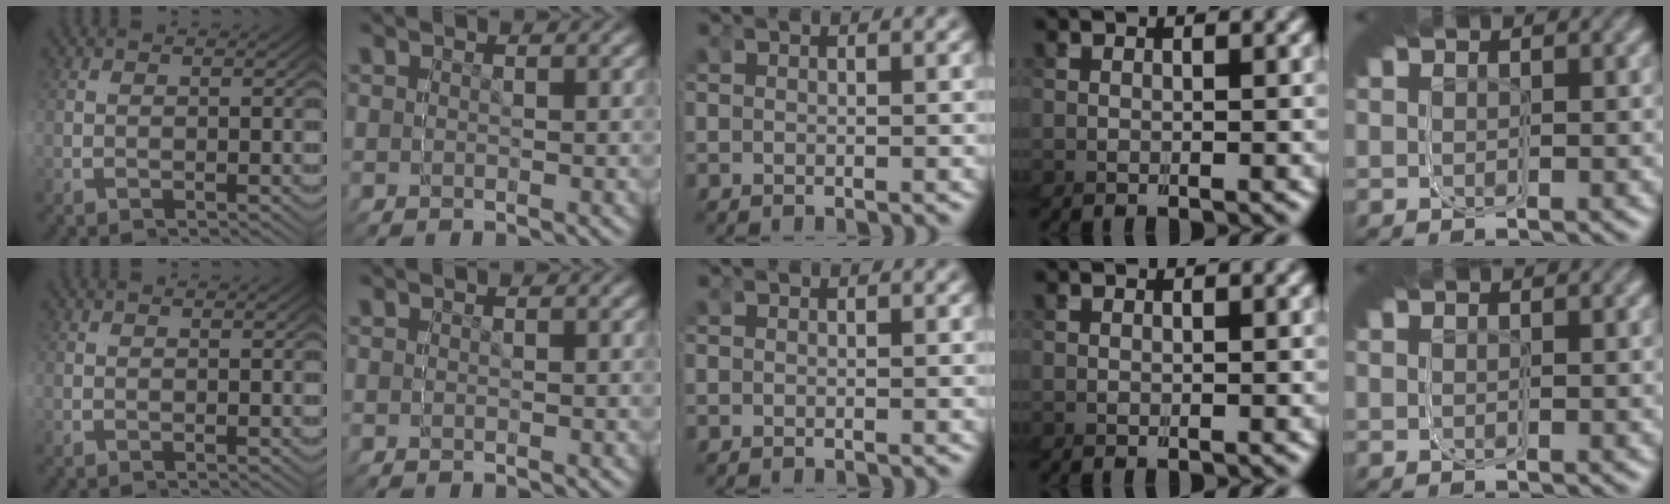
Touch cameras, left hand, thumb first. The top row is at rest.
{}